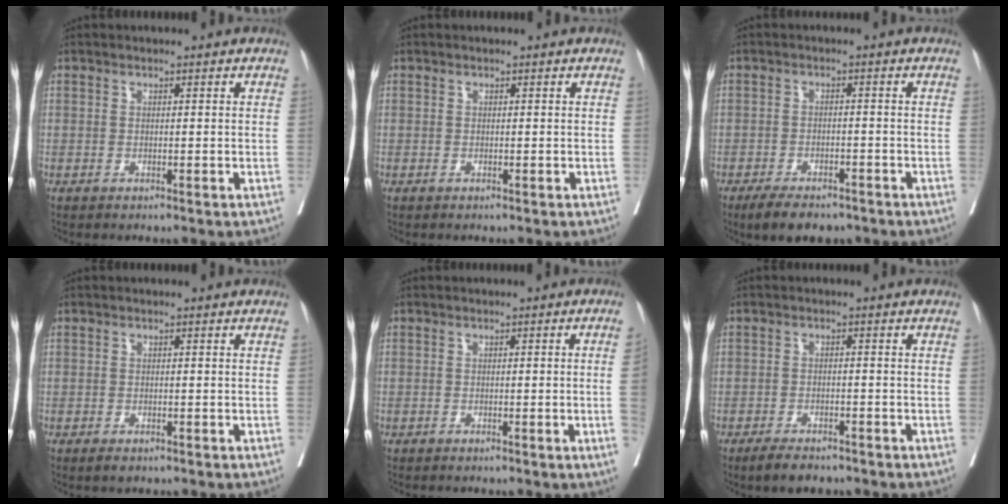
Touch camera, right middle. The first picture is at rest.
{"total": 0.0}
{"total": 6.8, "force": [-5.2, 2.5, 3.5], "torque": [-0.053, -0.005, -0.078]}
{"total": 1.4, "force": [-0.9, 0.6, 0.9], "torque": [-0.014, -0.003, -0.008]}
{"total": 2.5, "force": [-0.5, -1.0, 2.2], "torque": [-0.030, -0.003, -0.004]}
{"total": 4.2, "force": [-3.4, 1.4, 2.0], "torque": [-0.039, -0.005, -0.053]}